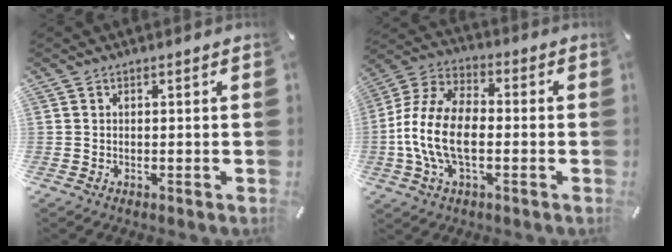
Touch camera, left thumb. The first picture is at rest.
{"total": 13.3, "force": [-3.2, 7.4, 10.6], "torque": [-0.239, -0.001, -0.060]}